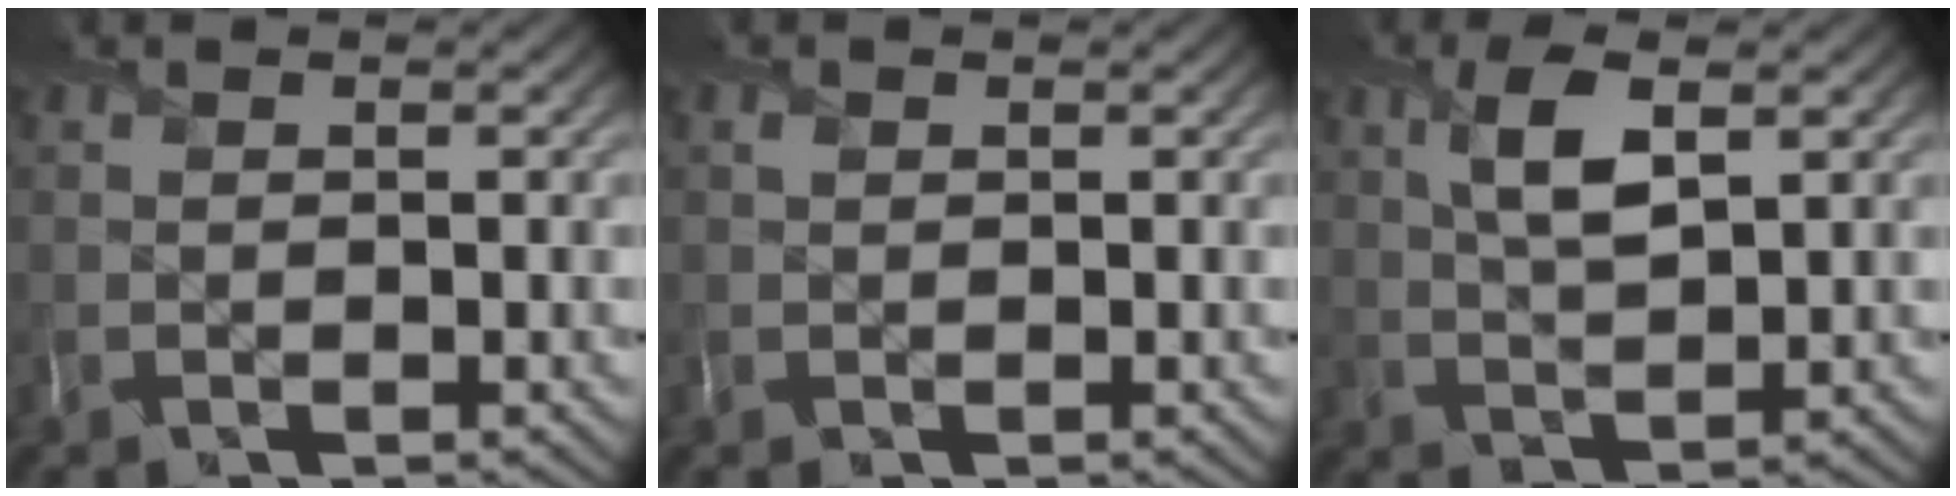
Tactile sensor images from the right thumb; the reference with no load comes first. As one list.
[{"total": 0.5, "force": [0.2, 0.5, -0.1], "torque": [0.001, -0.004, 0.004]}, {"total": 5.5, "force": [2.3, 2.1, 4.5], "torque": [-0.100, -0.001, 0.044]}]